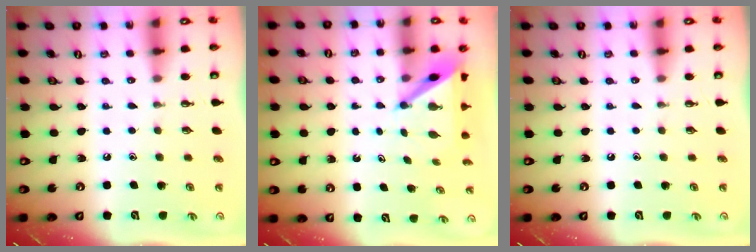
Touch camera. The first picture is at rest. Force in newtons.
{"total": 5.3, "press": 5.3, "slide": 0.1}
{"total": 0.0}